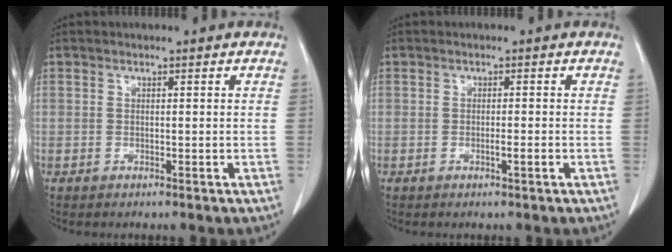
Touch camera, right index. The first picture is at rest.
{"total": 1.3, "force": [-0.4, 0.0, 1.2], "torque": [-0.021, -0.001, -0.006]}